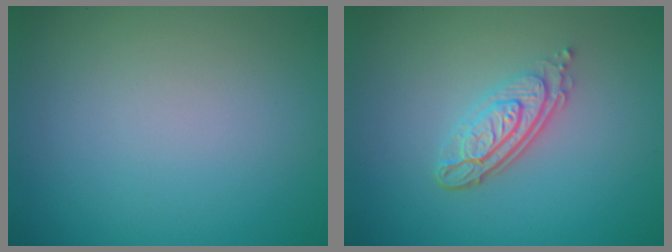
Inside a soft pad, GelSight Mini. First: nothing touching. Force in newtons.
{"total": 4.1, "press": 3.0, "slide": 2.7}